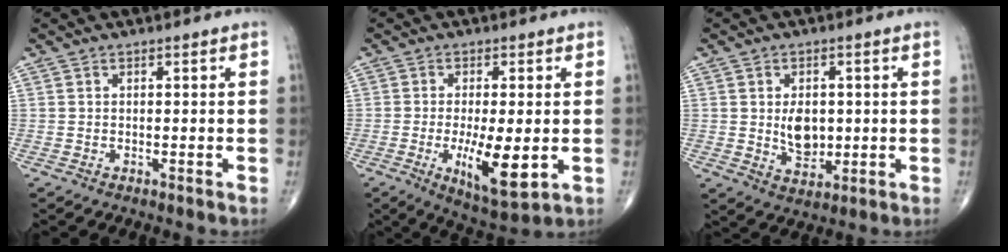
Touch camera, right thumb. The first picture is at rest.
{"total": 10.5, "force": [-2.0, 3.3, 9.8], "torque": [-0.158, -0.023, -0.025]}
{"total": 6.4, "force": [0.4, 4.4, 4.7], "torque": [-0.056, -0.009, 0.015]}